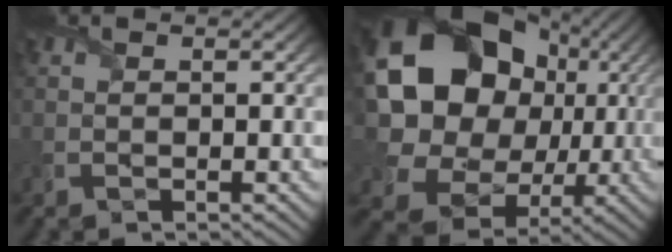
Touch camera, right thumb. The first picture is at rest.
{"total": 21.7, "force": [4.2, 18.6, 10.4], "torque": [-0.255, -0.002, 0.087]}